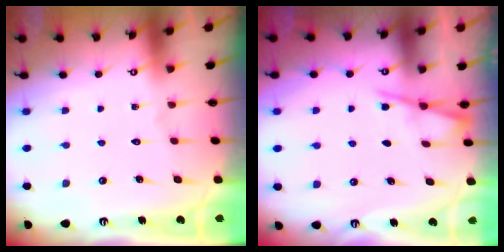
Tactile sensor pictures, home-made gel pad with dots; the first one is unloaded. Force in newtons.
{"total": 3.6, "press": 3.6, "slide": 0.5}